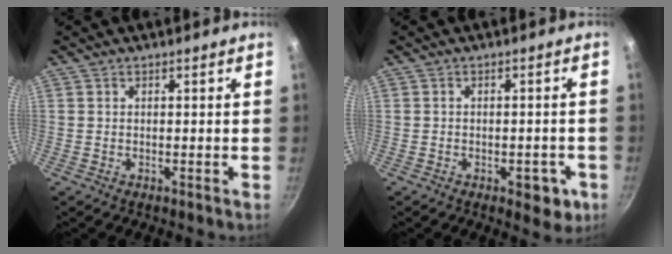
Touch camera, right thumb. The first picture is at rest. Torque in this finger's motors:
{"motor_torque": [-0.22, 0.01, -0.21, 0.10, 0.02]}